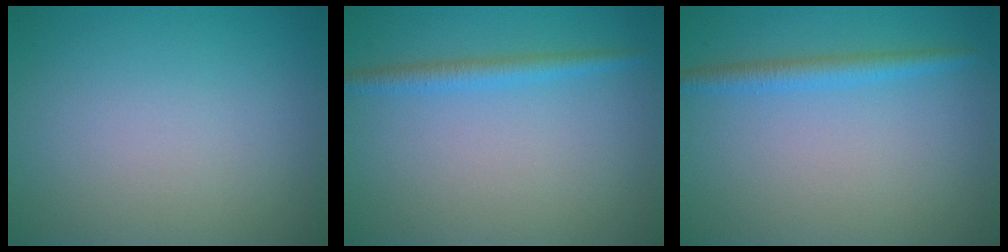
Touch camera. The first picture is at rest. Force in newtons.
{"total": 1.8, "press": 1.8, "slide": 0.1}
{"total": 2.0, "press": 2.0, "slide": 0.2}